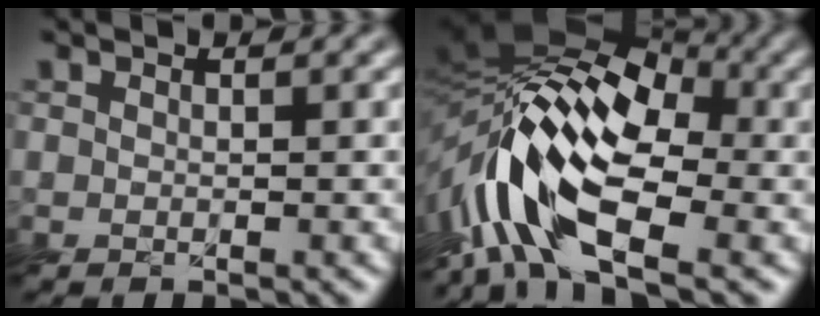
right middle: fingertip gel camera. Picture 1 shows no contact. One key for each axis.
{"total": 14.3, "fx": -4.8, "fy": 7.3, "fz": 11.3, "tx": -0.215, "ty": 0.009, "tz": -0.108}